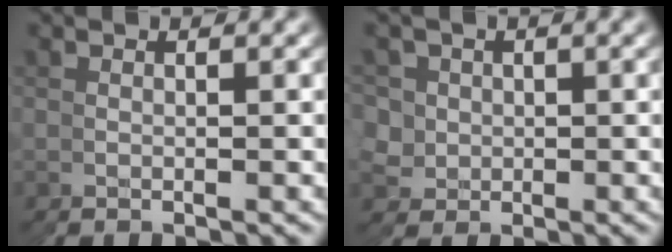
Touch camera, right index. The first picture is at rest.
{"total": 4.3, "force": [-0.3, 4.3, 0.1], "torque": [-0.017, -0.031, 0.009]}